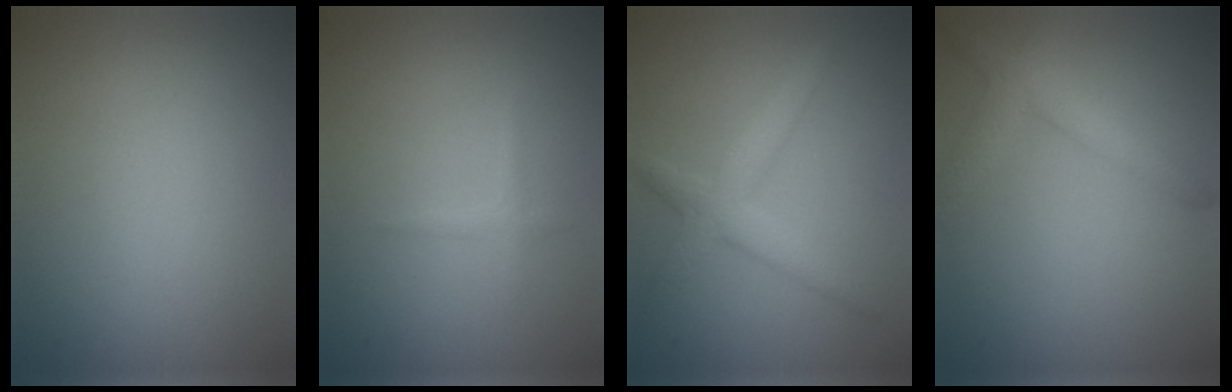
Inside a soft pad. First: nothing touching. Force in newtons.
{"total": 0.9, "press": 0.9, "slide": 0.0}
{"total": 3.2, "press": 3.2, "slide": 0.1}
{"total": 3.3, "press": 3.3, "slide": 0.2}